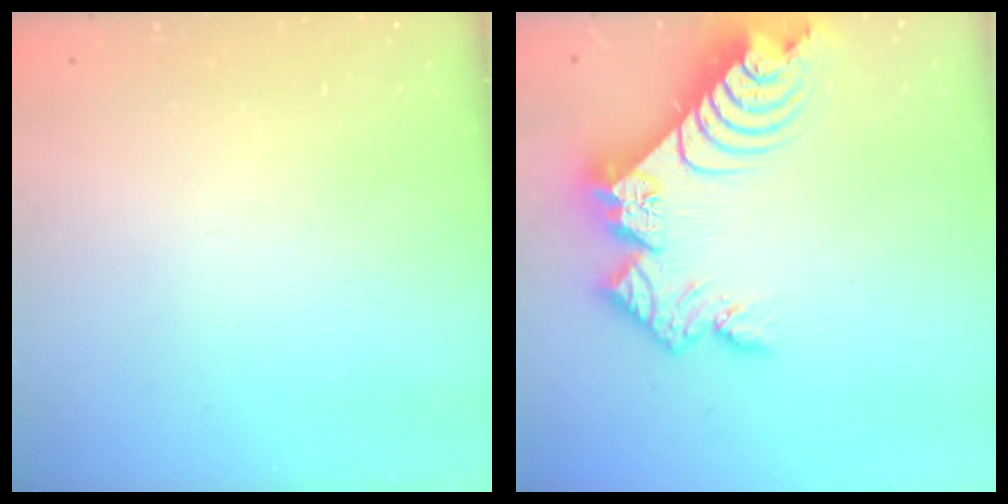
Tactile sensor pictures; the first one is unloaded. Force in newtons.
{"total": 15.0, "press": 15.0, "slide": 1.4}